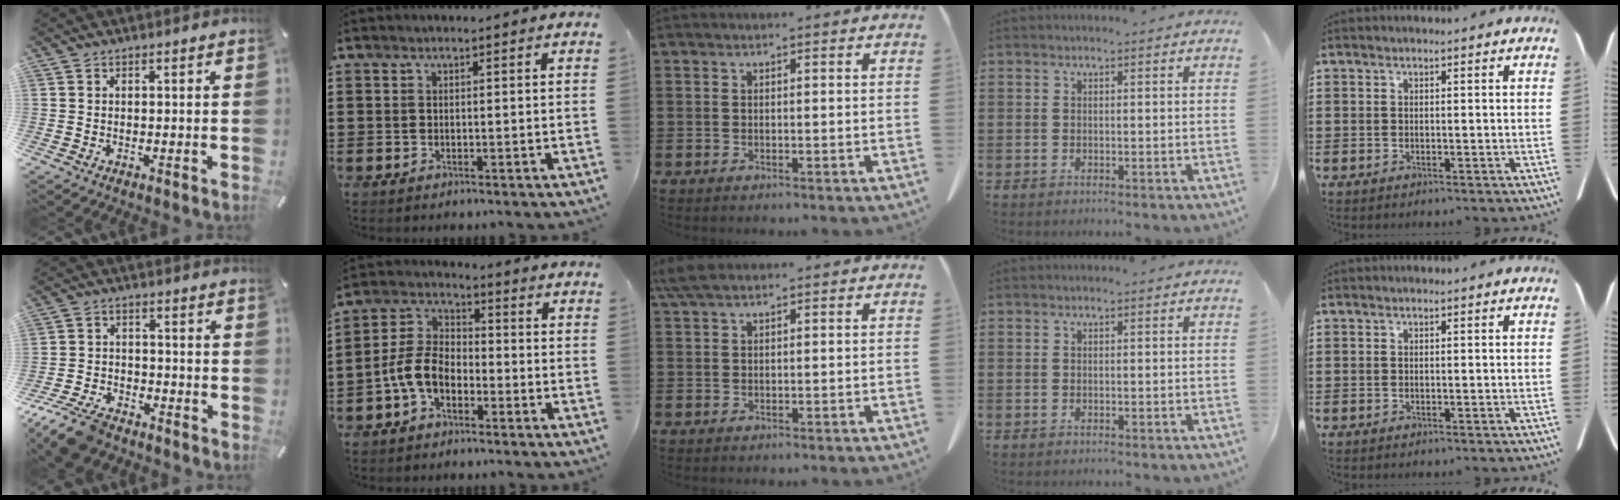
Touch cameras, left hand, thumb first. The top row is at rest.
{"thumb": {"total": 9.4, "force": [-7.6, 3.9, 3.9], "torque": [-0.074, 0.037, -0.145]}, "index": {"total": 6.4, "force": [-3.3, 3.7, 4.0], "torque": [-0.117, 0.000, -0.076]}, "middle": {"total": 3.1, "force": [2.0, 0.7, 2.2], "torque": [-0.048, 0.003, 0.038]}}